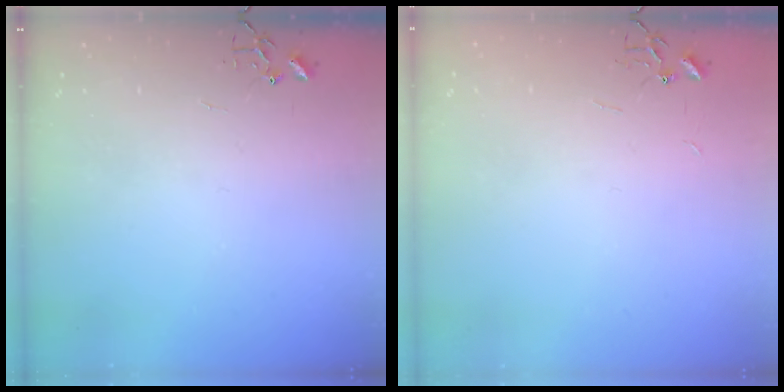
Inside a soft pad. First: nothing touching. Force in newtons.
{"total": 1.8, "press": 1.8, "slide": 0.2}